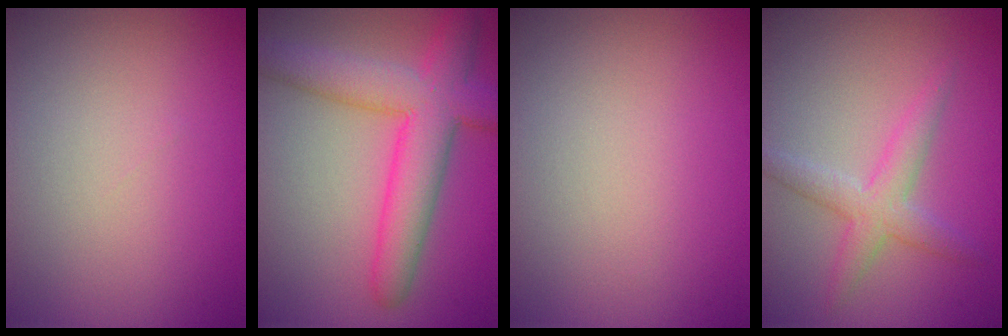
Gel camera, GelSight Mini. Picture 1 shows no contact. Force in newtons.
{"total": 7.4, "press": 7.4, "slide": 0.5}
{"total": 0.0}
{"total": 2.9, "press": 2.9, "slide": 0.3}